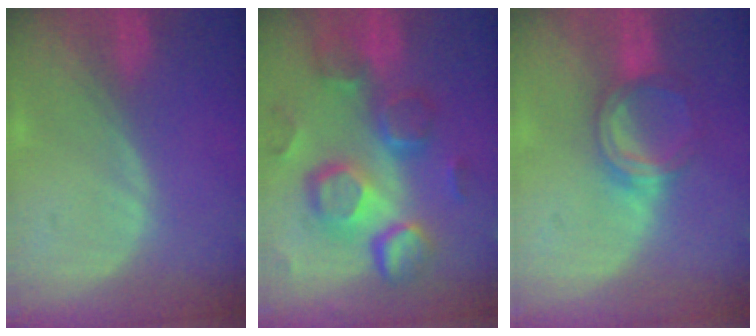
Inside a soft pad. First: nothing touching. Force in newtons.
{"total": 12.4, "press": 10.8, "slide": 6.1}
{"total": 5.1, "press": 5.1, "slide": 0.3}